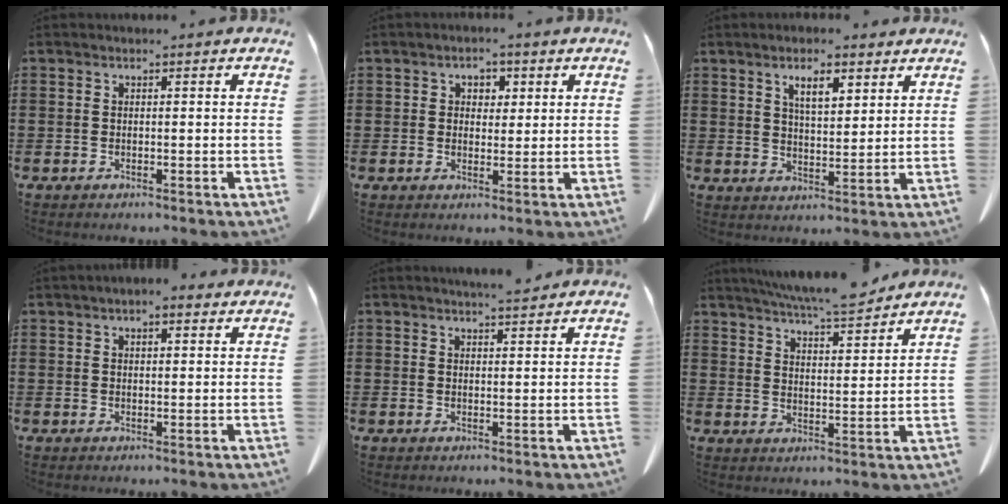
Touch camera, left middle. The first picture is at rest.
{"total": 2.4, "force": [0.9, 1.9, 1.0], "torque": [-0.020, 0.007, 0.011]}
{"total": 5.6, "force": [3.9, 1.8, 3.6], "torque": [-0.064, -0.008, 0.066]}
{"total": 1.9, "force": [1.3, 0.7, 1.3], "torque": [-0.019, 0.002, 0.020]}
{"total": 2.8, "force": [2.6, 0.1, 1.0], "torque": [-0.025, -0.003, 0.049]}
{"total": 7.3, "force": [6.9, 0.2, 2.5], "torque": [-0.063, -0.034, 0.123]}